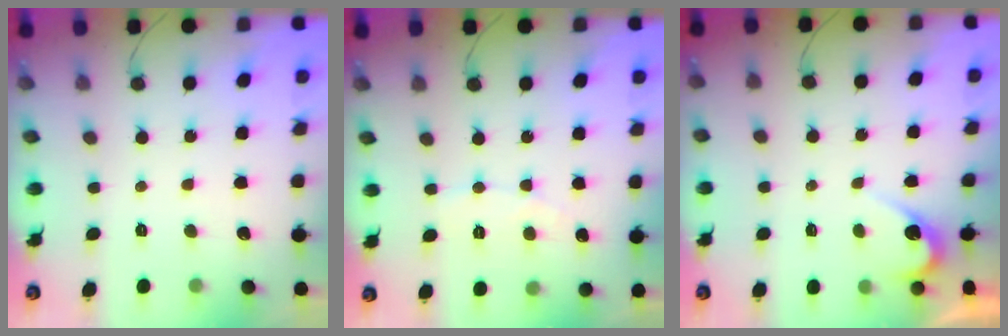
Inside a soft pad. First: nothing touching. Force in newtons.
{"total": 3.9, "press": 3.9, "slide": 0.3}
{"total": 3.8, "press": 3.8, "slide": 0.3}